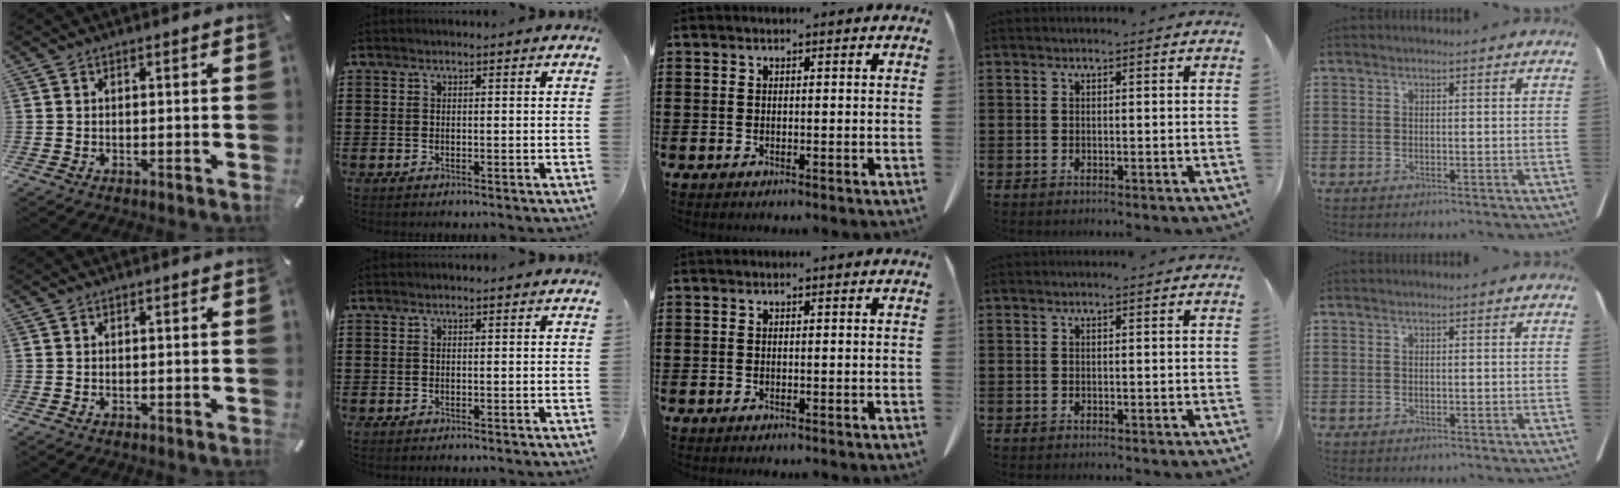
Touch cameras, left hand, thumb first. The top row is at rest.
{}